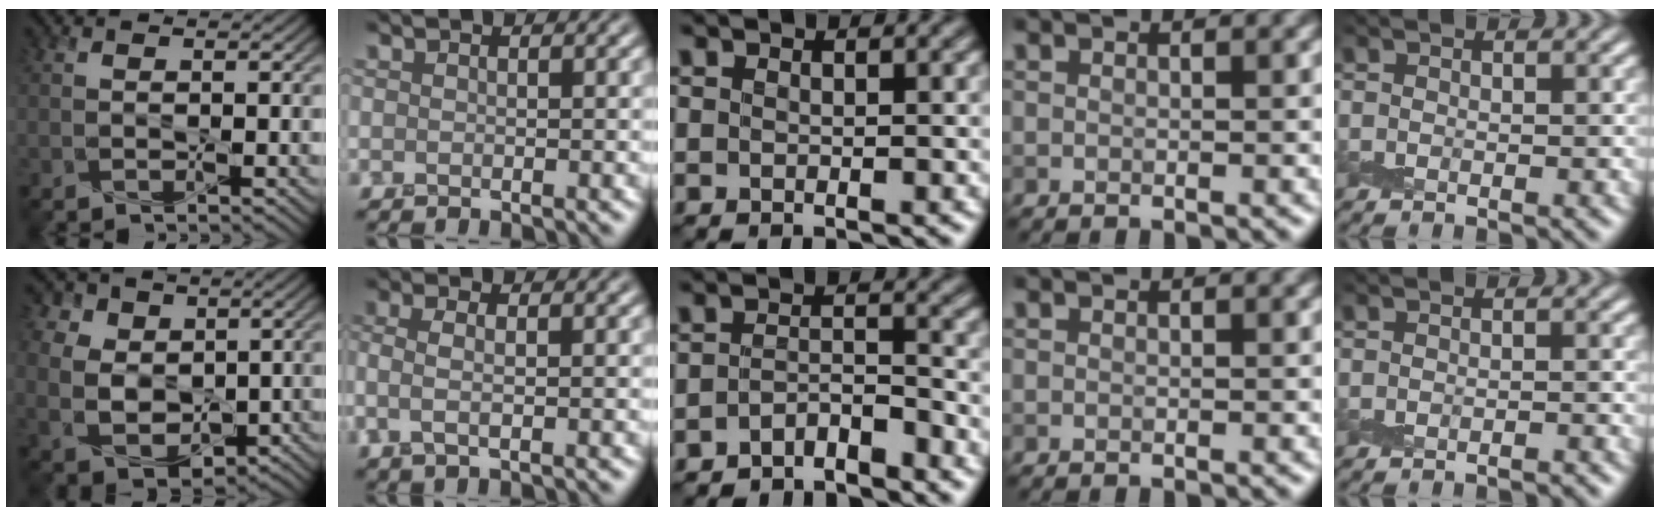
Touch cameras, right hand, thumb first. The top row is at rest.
{"thumb": {"total": 10.5, "force": [1.5, 8.8, 5.5], "torque": [-0.139, 0.005, 0.016]}, "index": {"total": 2.5, "force": [0.0, 0.9, 2.3], "torque": [-0.047, 0.002, -0.004]}, "middle": {"total": 2.4, "force": [-2.1, 0.5, 1.1], "torque": [-0.020, 0.004, -0.043]}, "little": {"total": 0.9, "force": [-0.8, 0.1, 0.3], "torque": [-0.003, 0.002, -0.014]}}